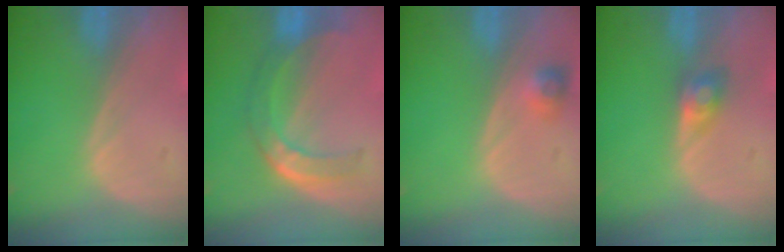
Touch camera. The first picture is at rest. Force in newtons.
{"total": 7.8, "press": 6.5, "slide": 4.3}
{"total": 2.6, "press": 2.4, "slide": 1.0}
{"total": 2.7, "press": 2.5, "slide": 1.0}